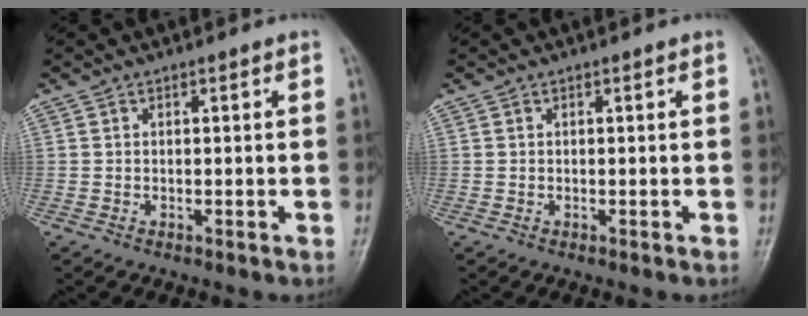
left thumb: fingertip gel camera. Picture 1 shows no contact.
{"total": 0.0}